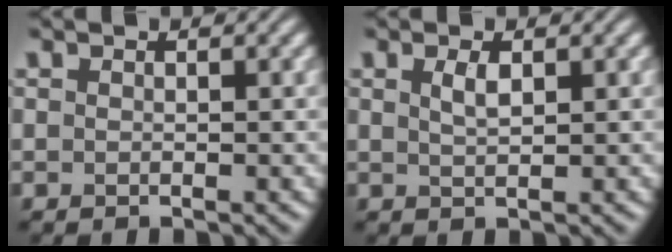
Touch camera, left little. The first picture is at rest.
{"total": 1.5, "force": [0.7, 0.5, 1.2], "torque": [-0.026, 0.002, 0.014]}